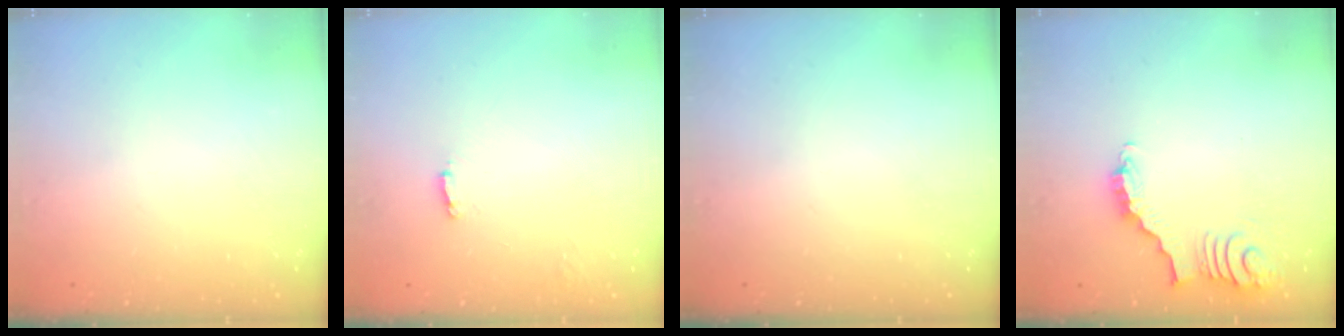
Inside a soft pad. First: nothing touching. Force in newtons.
{"total": 2.2, "press": 2.2, "slide": 0.1}
{"total": 0.0}
{"total": 3.6, "press": 3.5, "slide": 0.7}